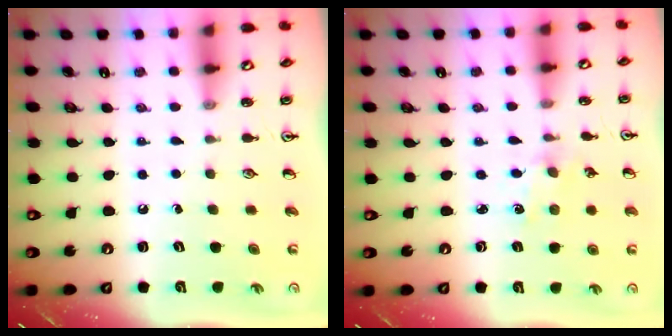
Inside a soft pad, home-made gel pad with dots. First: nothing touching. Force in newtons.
{"total": 1.3, "press": 1.3, "slide": 0.2}